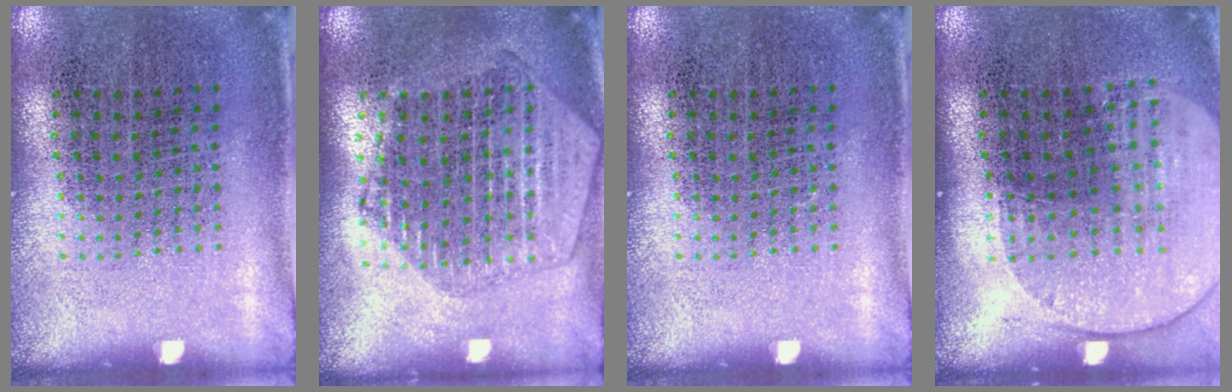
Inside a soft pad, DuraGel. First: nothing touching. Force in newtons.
{"total": 2.0, "press": 1.8, "slide": 0.8}
{"total": 0.0}
{"total": 1.7, "press": 1.5, "slide": 0.7}